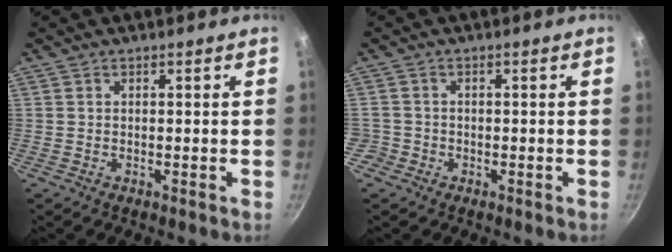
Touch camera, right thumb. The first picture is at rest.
{"total": 2.1, "force": [-1.1, 1.8, 0.3], "torque": [-0.002, 0.013, -0.020]}